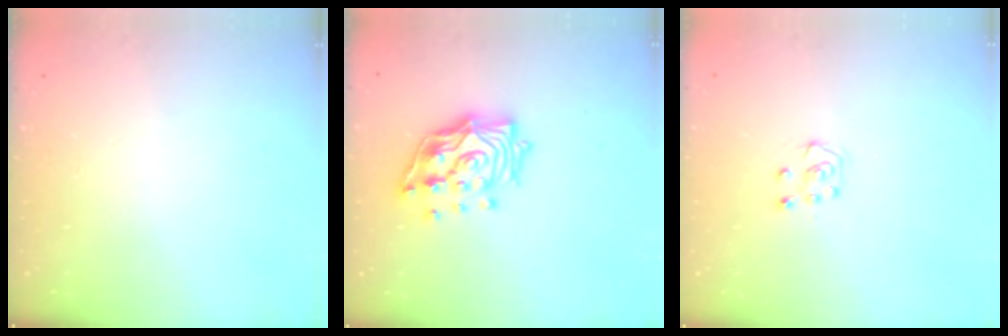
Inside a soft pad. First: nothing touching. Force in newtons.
{"total": 17.0, "press": 16.9, "slide": 2.0}
{"total": 5.8, "press": 5.8, "slide": 0.8}